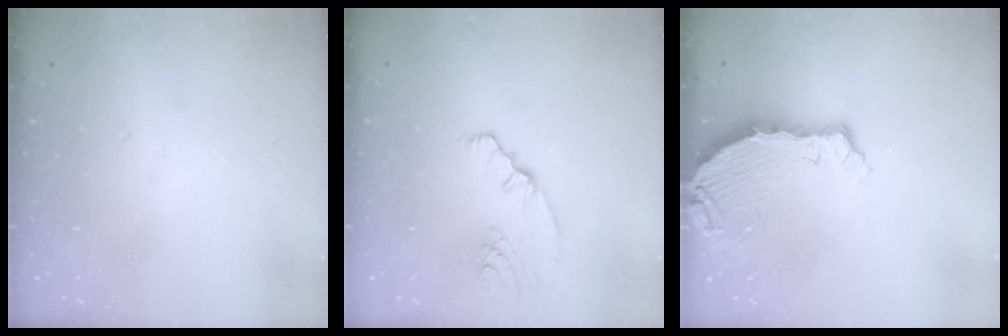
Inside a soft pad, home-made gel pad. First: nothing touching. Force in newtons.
{"total": 2.9, "press": 2.1, "slide": 1.9}
{"total": 7.6, "press": 6.3, "slide": 4.3}